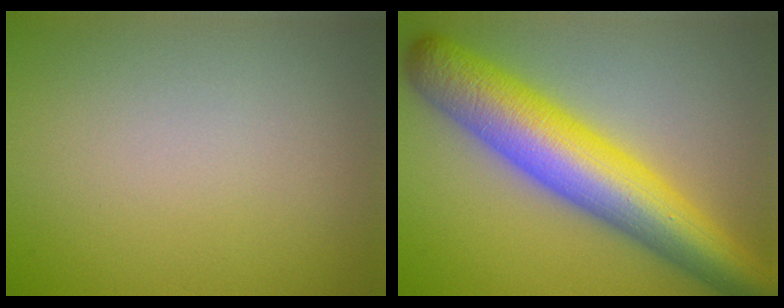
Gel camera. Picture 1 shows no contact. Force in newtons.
{"total": 11.0, "press": 11.0, "slide": 0.2}